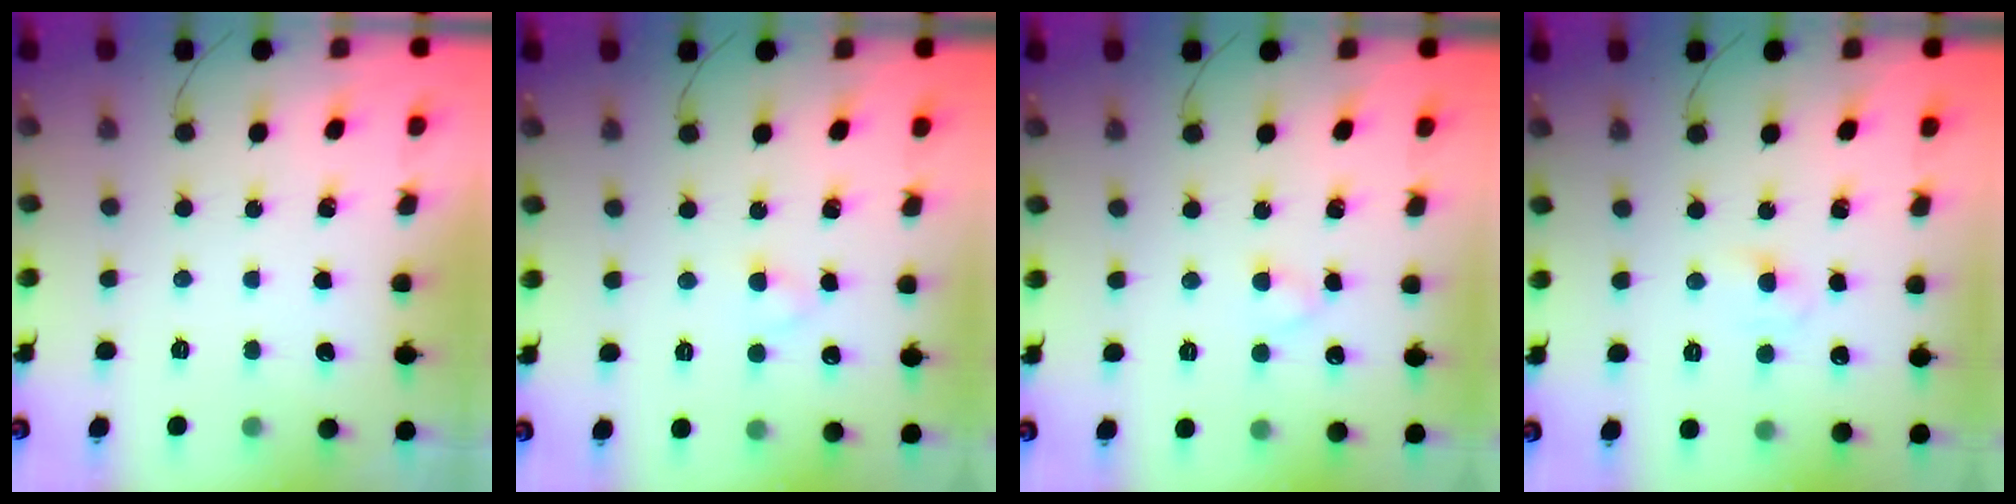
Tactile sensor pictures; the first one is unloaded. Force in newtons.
{"total": 2.1, "press": 1.9, "slide": 1.0}
{"total": 2.2, "press": 1.9, "slide": 1.0}
{"total": 3.4, "press": 3.2, "slide": 1.2}